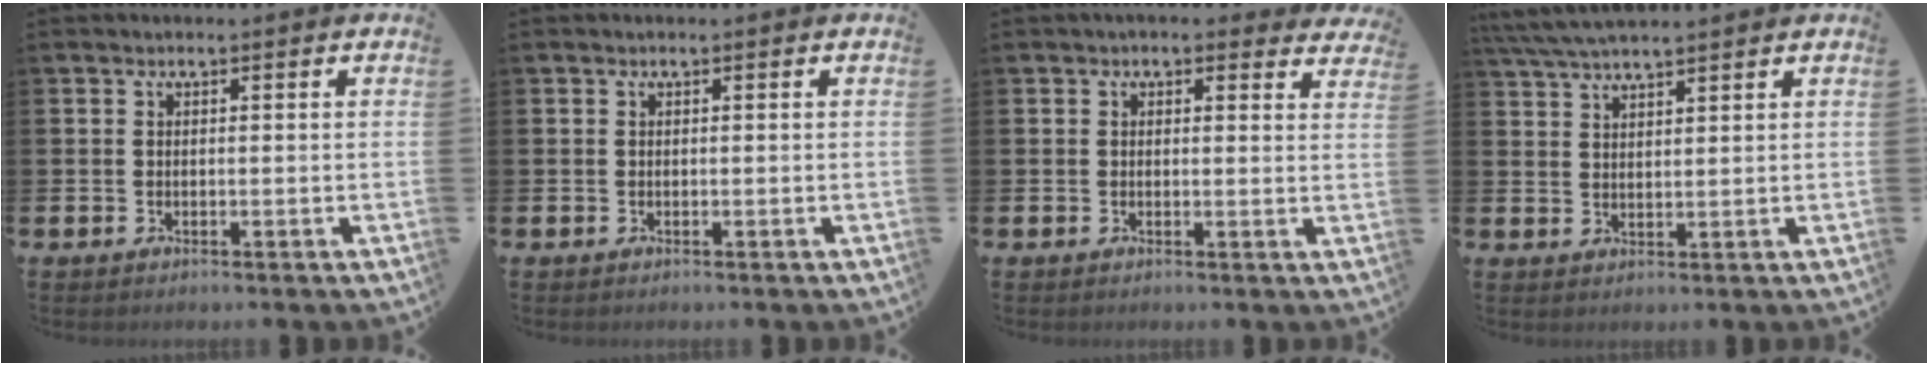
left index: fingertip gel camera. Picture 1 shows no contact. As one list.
[{"total": 0.0}, {"total": 2.1, "force": [2.0, 0.7, 0.2], "torque": [0.005, -0.009, 0.033]}, {"total": 4.7, "force": [4.4, 0.3, 1.6], "torque": [-0.044, -0.011, 0.080]}]